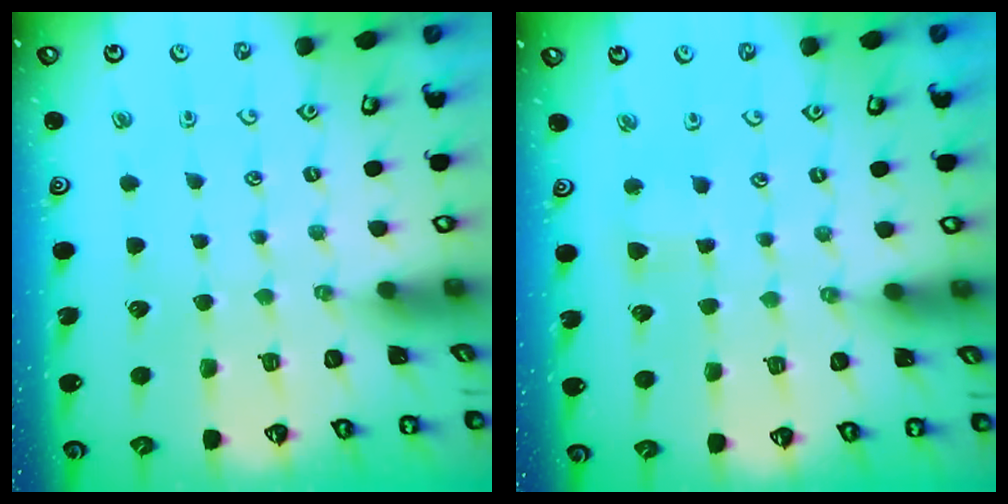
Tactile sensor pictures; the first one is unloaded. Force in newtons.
{"total": 2.2, "press": 2.2, "slide": 0.2}